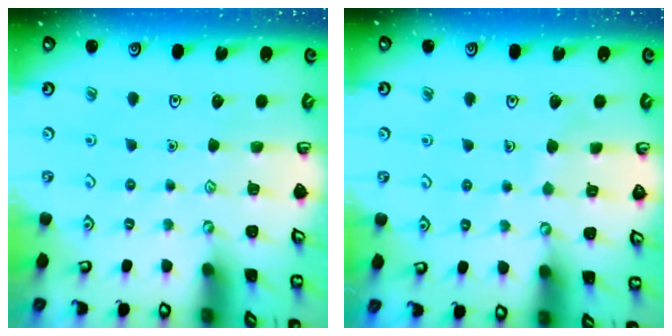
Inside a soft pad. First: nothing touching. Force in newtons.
{"total": 2.2, "press": 2.2, "slide": 0.1}